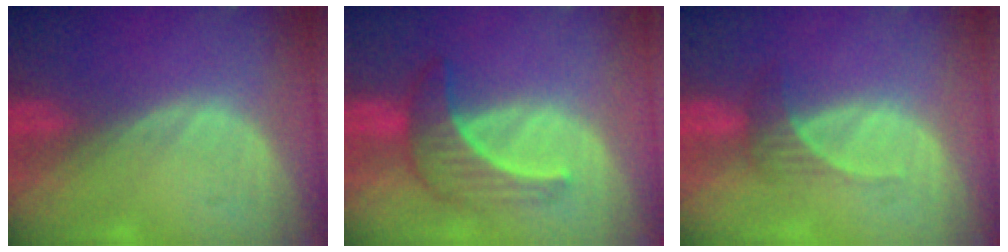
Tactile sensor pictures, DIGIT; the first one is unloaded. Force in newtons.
{"total": 5.7, "press": 5.6, "slide": 0.9}
{"total": 2.5, "press": 2.3, "slide": 0.9}